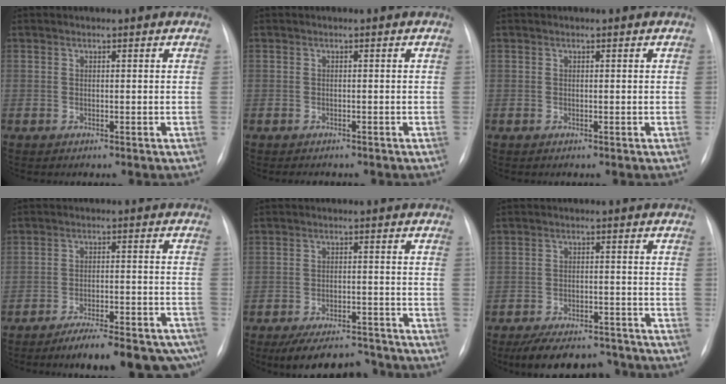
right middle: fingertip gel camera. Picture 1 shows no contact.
{"total": 2.2, "force": [-1.9, 1.0, 0.7], "torque": [-0.011, -0.002, -0.020]}
{"total": 0.0}
{"total": 17.1, "force": [-14.6, 3.4, 8.2], "torque": [-0.051, 0.025, -0.194]}
{"total": 9.9, "force": [-8.8, 3.1, 3.1], "torque": [-0.043, 0.005, -0.129]}
{"total": 11.7, "force": [-10.1, 4.2, 3.9], "torque": [-0.059, 0.008, -0.143]}